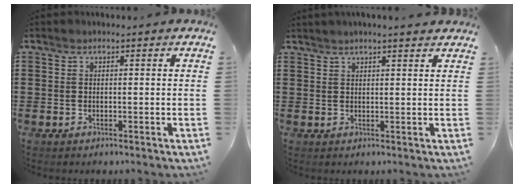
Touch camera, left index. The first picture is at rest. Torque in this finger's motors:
{"motor_torque": [2.14, 0.00, 0.87, 0.20]}